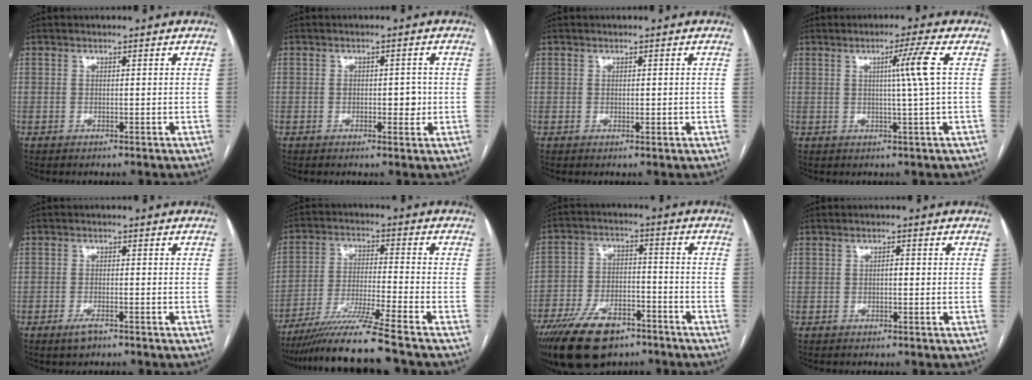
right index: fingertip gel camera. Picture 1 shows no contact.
{"total": 3.2, "force": [-0.2, 1.8, 2.6], "torque": [-0.034, 0.003, 0.001]}
{"total": 1.1, "force": [0.1, 0.8, 0.7], "torque": [-0.010, -0.001, 0.003]}
{"total": 5.0, "force": [0.9, -1.8, 4.6], "torque": [-0.080, 0.000, 0.017]}
{"total": 2.4, "force": [-1.6, 0.7, 1.6], "torque": [-0.031, -0.002, -0.027]}
{"total": 12.9, "force": [-10.6, -2.1, 7.1], "torque": [-0.122, -0.028, -0.184]}
{"total": 14.6, "force": [-10.0, 6.8, 8.2], "torque": [-0.151, -0.005, -0.172]}
{"total": 1.0, "force": [-0.1, 0.4, 0.9], "torque": [-0.014, 0.003, -0.003]}